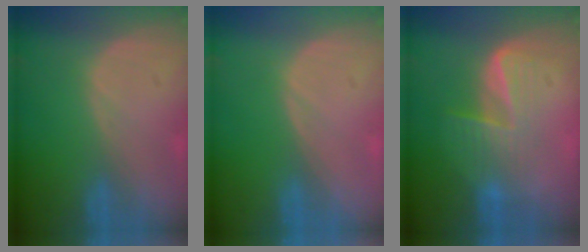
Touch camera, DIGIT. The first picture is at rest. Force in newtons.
{"total": 0.0}
{"total": 6.8, "press": 5.7, "slide": 3.8}